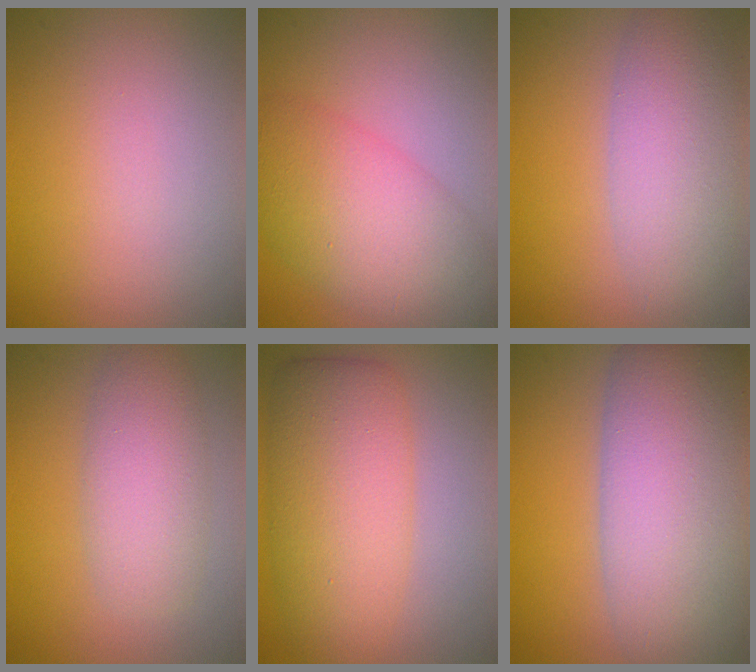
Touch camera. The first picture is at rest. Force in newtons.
{"total": 7.3, "press": 7.3, "slide": 0.1}
{"total": 6.1, "press": 6.1, "slide": 0.4}
{"total": 4.4, "press": 4.4, "slide": 0.1}
{"total": 7.1, "press": 7.1, "slide": 0.2}
{"total": 11.8, "press": 11.8, "slide": 0.8}